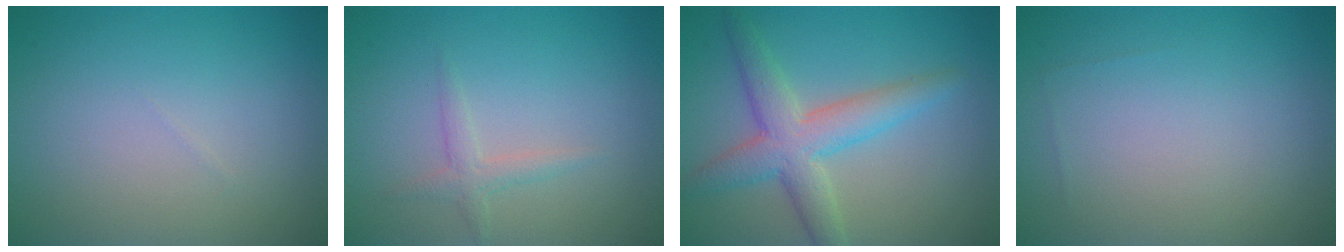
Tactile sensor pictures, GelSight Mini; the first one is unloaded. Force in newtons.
{"total": 1.5, "press": 1.5, "slide": 0.0}
{"total": 5.2, "press": 5.2, "slide": 0.2}
{"total": 0.0}